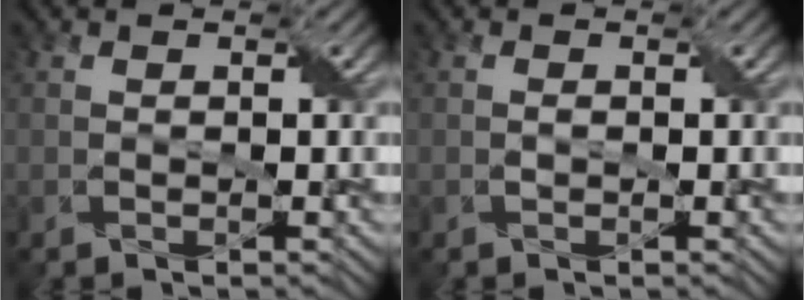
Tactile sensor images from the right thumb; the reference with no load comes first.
{"total": 0.5, "force": [-0.1, 0.3, 0.4], "torque": [-0.010, 0.001, 0.000]}